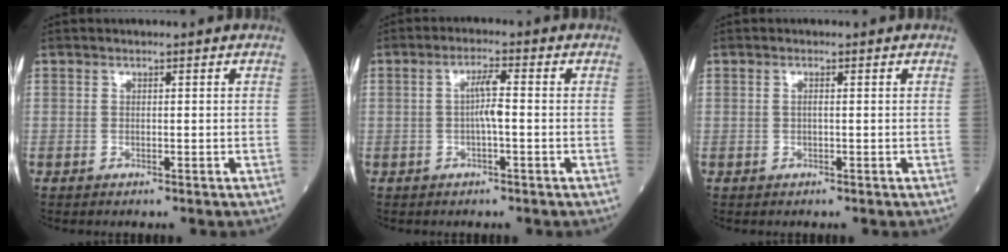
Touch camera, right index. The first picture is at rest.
{"total": 3.6, "force": [-0.2, 0.2, 3.6], "torque": [-0.066, 0.006, -0.004]}
{"total": 0.8, "force": [0.1, 0.1, 0.8], "torque": [-0.018, 0.001, 0.001]}